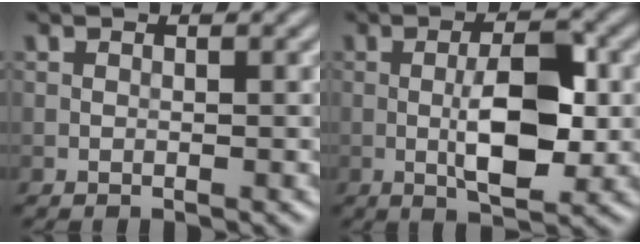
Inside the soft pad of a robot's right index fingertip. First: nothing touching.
{"total": 6.3, "force": [-0.6, 2.2, 5.9], "torque": [-0.109, 0.000, -0.010]}